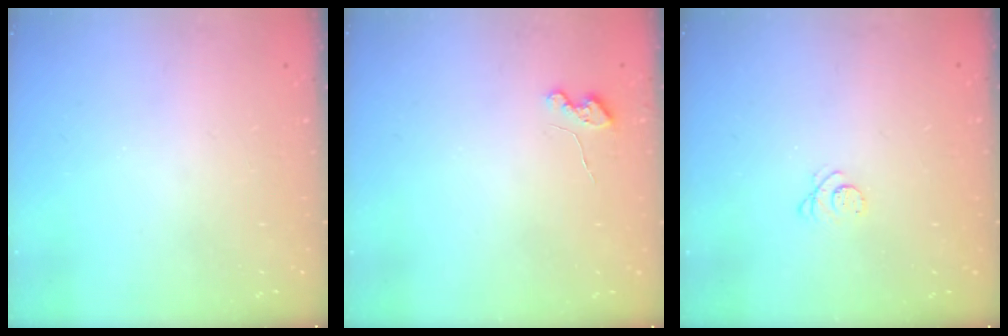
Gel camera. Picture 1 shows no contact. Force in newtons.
{"total": 4.1, "press": 4.1, "slide": 0.4}
{"total": 2.8, "press": 2.8, "slide": 0.4}